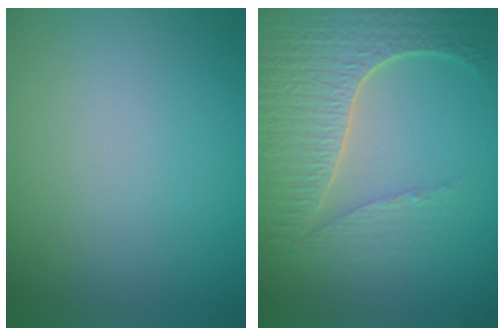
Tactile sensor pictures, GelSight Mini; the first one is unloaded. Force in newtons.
{"total": 6.6, "press": 5.1, "slide": 4.2}